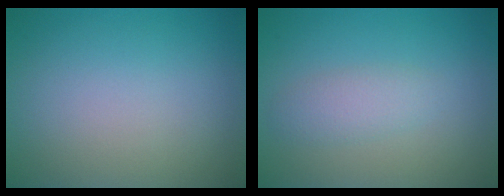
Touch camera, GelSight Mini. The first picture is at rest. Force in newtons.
{"total": 2.0, "press": 2.0, "slide": 0.1}